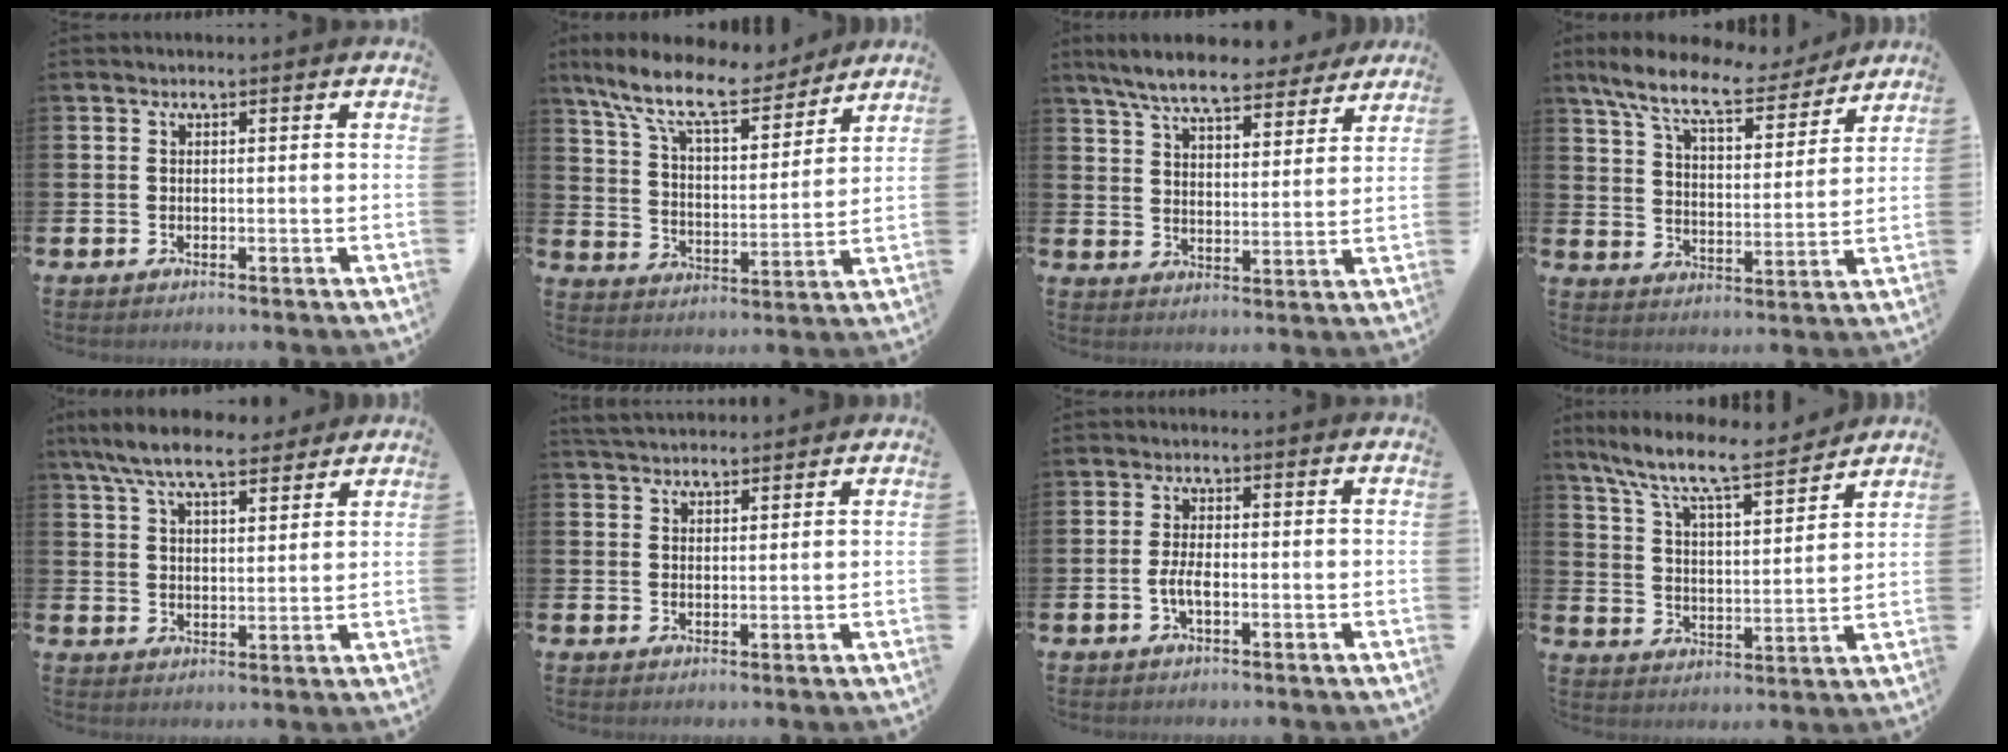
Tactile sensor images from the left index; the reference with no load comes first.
{"total": 12.0, "force": [10.2, 3.4, 5.4], "torque": [-0.134, -0.060, 0.175]}
{"total": 8.6, "force": [7.8, 1.6, 3.2], "torque": [-0.080, -0.043, 0.137]}
{"total": 10.8, "force": [9.3, 2.6, 4.9], "torque": [-0.129, -0.049, 0.161]}
{"total": 8.7, "force": [7.8, 2.2, 3.3], "torque": [-0.087, -0.025, 0.142]}
{"total": 3.5, "force": [3.4, 0.7, 0.4], "torque": [-0.007, -0.014, 0.061]}
{"total": 2.5, "force": [-0.7, 0.9, 2.2], "torque": [-0.040, 0.002, -0.015]}
{"total": 9.2, "force": [8.3, 1.2, 3.8], "torque": [-0.108, -0.058, 0.138]}